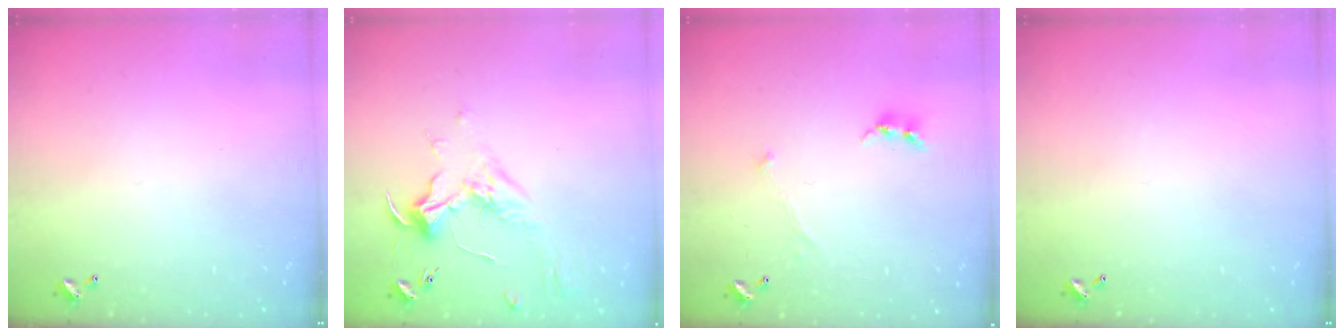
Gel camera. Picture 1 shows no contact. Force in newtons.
{"total": 1.8, "press": 1.7, "slide": 0.7}
{"total": 0.6, "press": 0.6, "slide": 0.3}
{"total": 0.0}